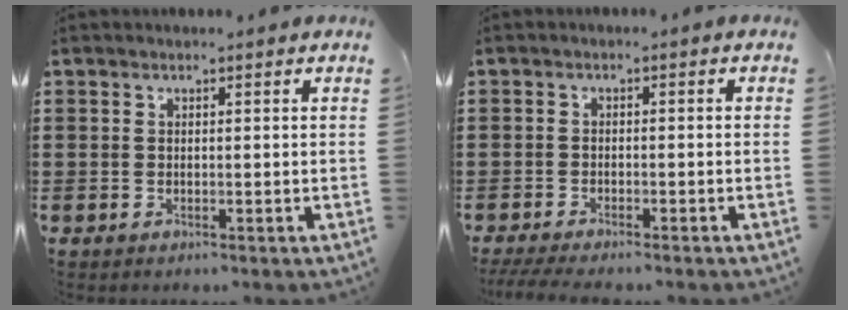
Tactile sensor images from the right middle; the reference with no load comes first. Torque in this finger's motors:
{"motor_torque": [2.14, 0.00, 0.23, 0.08]}